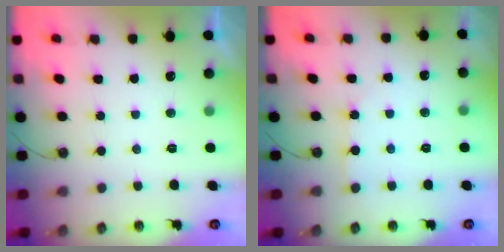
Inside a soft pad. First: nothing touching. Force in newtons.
{"total": 3.1, "press": 3.1, "slide": 0.4}